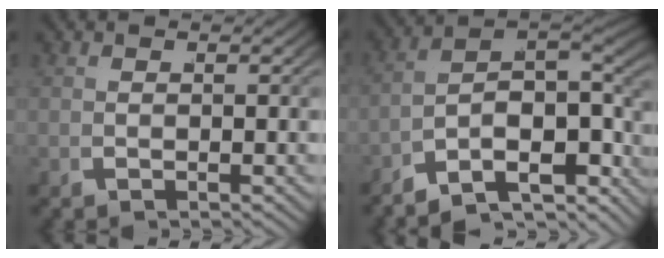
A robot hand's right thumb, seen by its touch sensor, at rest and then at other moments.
{"total": 14.0, "force": [-3.1, 9.1, 10.2], "torque": [-0.179, -0.043, -0.044]}